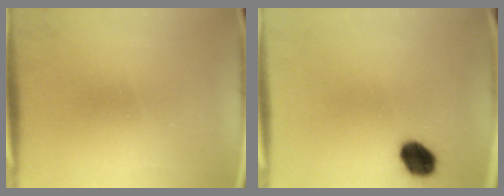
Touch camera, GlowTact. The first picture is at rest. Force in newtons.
{"total": 6.4}